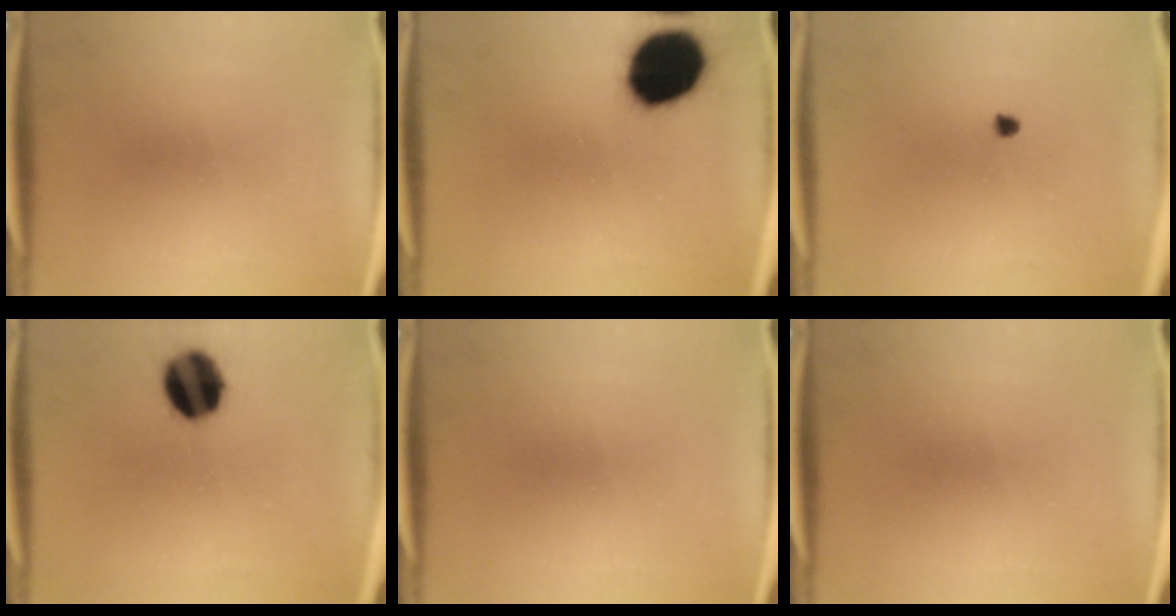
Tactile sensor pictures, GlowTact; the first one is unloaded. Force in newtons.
{"total": 17.3}
{"total": 1.0}
{"total": 13.0}
{"total": 0.0}
{"total": 0.0}